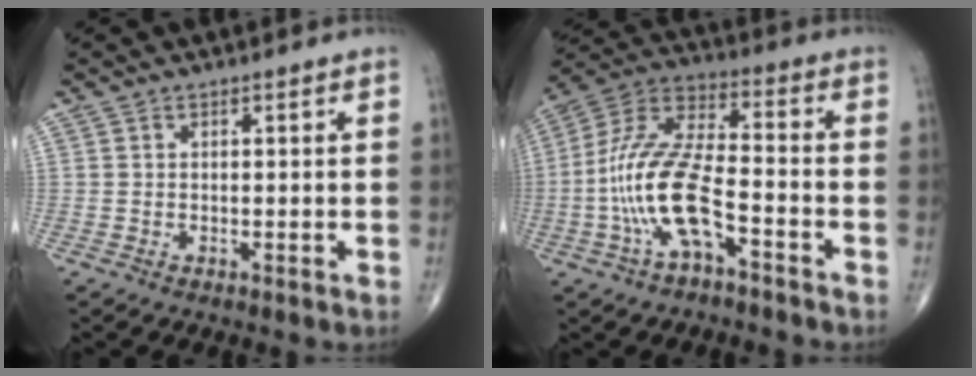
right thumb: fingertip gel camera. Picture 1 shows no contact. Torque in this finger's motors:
{"motor_torque": [2.63, 2.38, 1.15, -1.24, 0.64]}